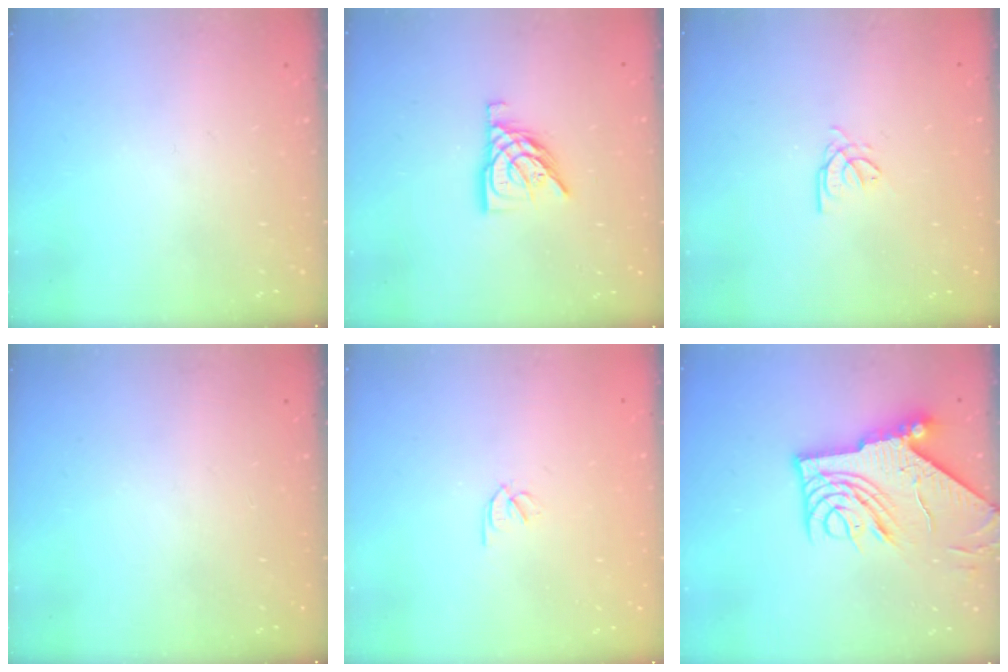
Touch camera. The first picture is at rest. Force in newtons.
{"total": 10.3, "press": 10.2, "slide": 0.8}
{"total": 2.4, "press": 2.4, "slide": 0.1}
{"total": 0.0}
{"total": 1.8, "press": 1.7, "slide": 0.5}
{"total": 14.4, "press": 14.4, "slide": 1.3}